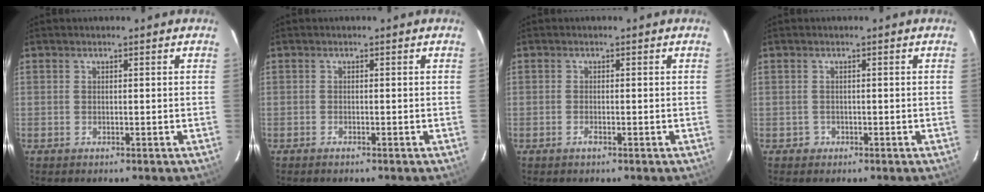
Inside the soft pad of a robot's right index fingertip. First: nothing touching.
{"total": 0.8, "force": [-0.7, 0.2, 0.3], "torque": [-0.008, 0.000, -0.014]}
{"total": 1.0, "force": [-0.7, 0.3, 0.7], "torque": [-0.015, -0.002, -0.013]}
{"total": 1.4, "force": [-0.6, 1.3, -0.1], "torque": [0.000, 0.006, -0.005]}